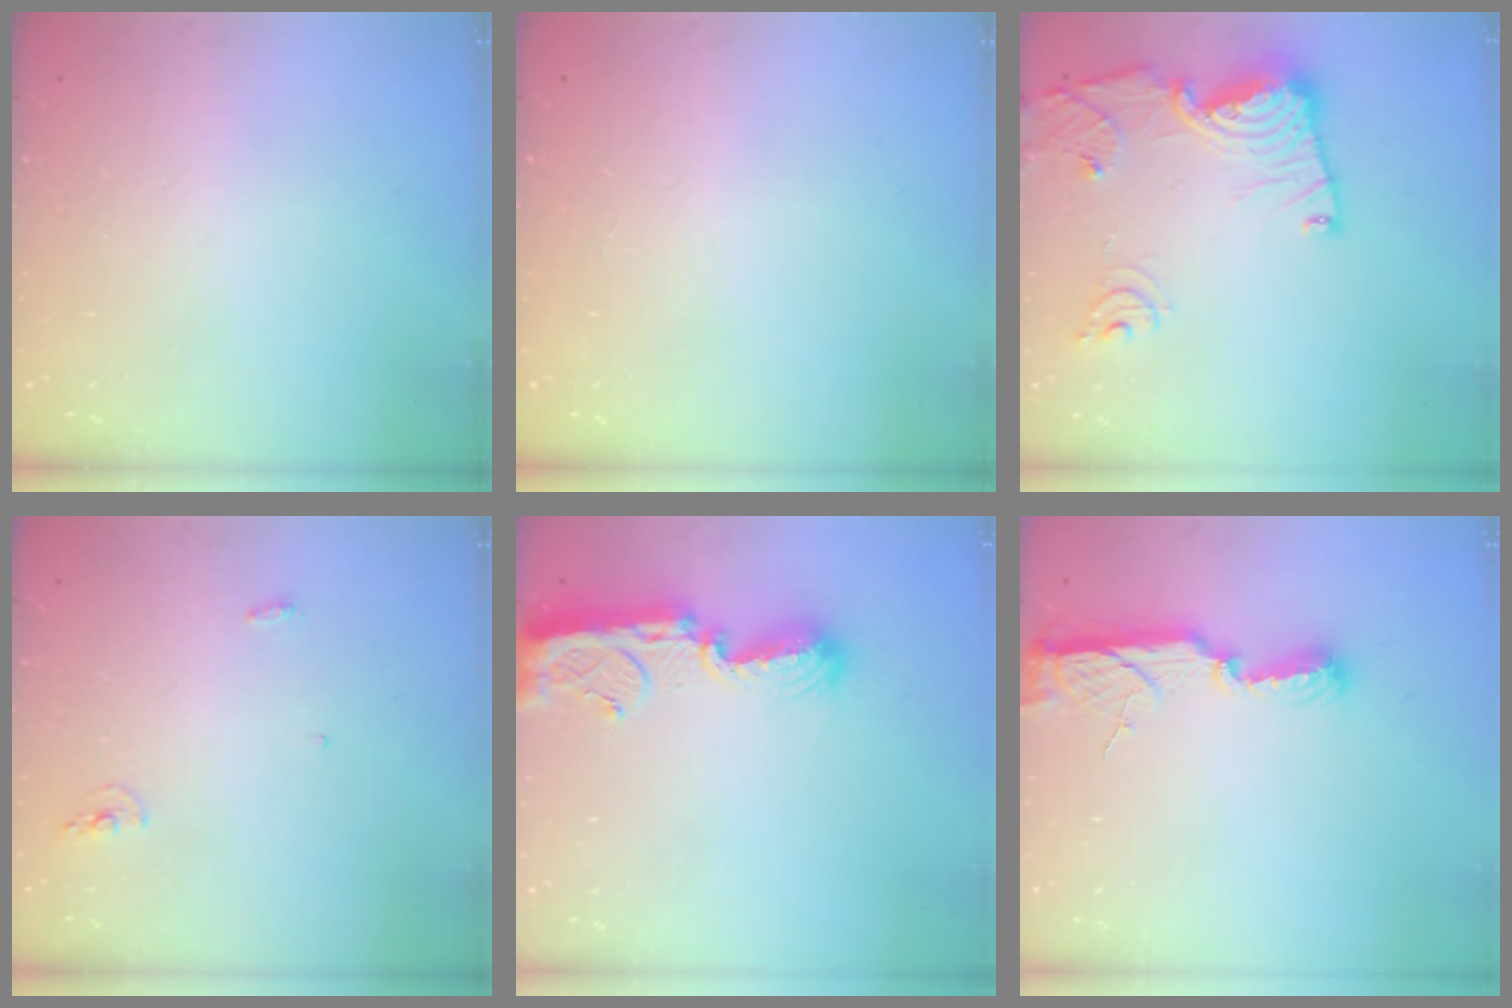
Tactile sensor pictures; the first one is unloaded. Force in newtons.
{"total": 0.0}
{"total": 16.7, "press": 16.6, "slide": 1.6}
{"total": 7.6, "press": 4.3, "slide": 6.2}
{"total": 11.2, "press": 11.2, "slide": 1.0}
{"total": 9.5, "press": 9.2, "slide": 2.7}